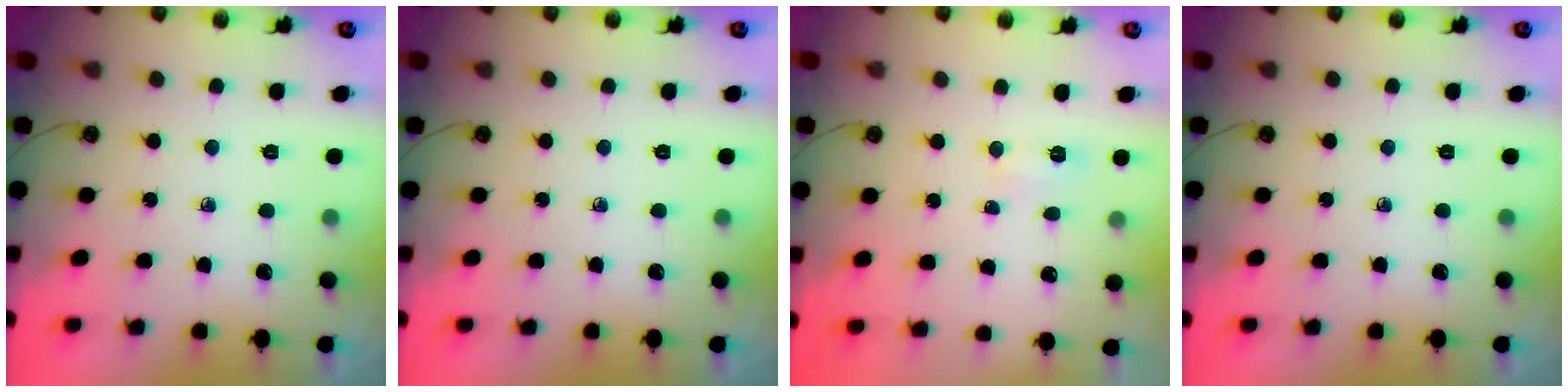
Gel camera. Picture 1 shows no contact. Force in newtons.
{"total": 0.0}
{"total": 4.4, "press": 4.3, "slide": 0.8}
{"total": 0.0}